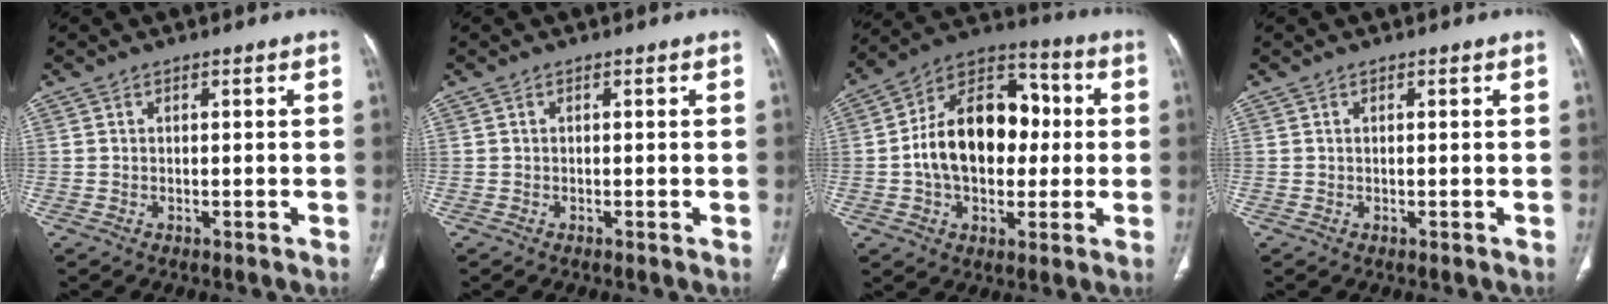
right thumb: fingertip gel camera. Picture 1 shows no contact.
{"total": 0.0}
{"total": 19.1, "force": [0.2, 12.8, 14.3], "torque": [-0.198, 0.036, -0.002]}
{"total": 0.0}